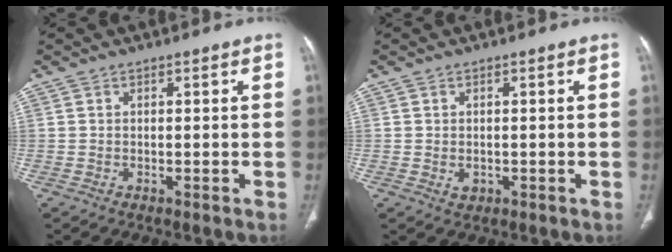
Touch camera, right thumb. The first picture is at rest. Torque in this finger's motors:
{"motor_torque": [-0.08, 0.17, 0.24, 0.34, 0.00]}